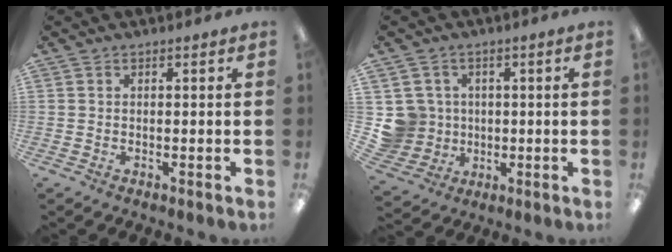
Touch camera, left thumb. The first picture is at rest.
{"total": 7.8, "force": [1.0, 7.7, 0.8], "torque": [-0.040, 0.001, 0.030]}